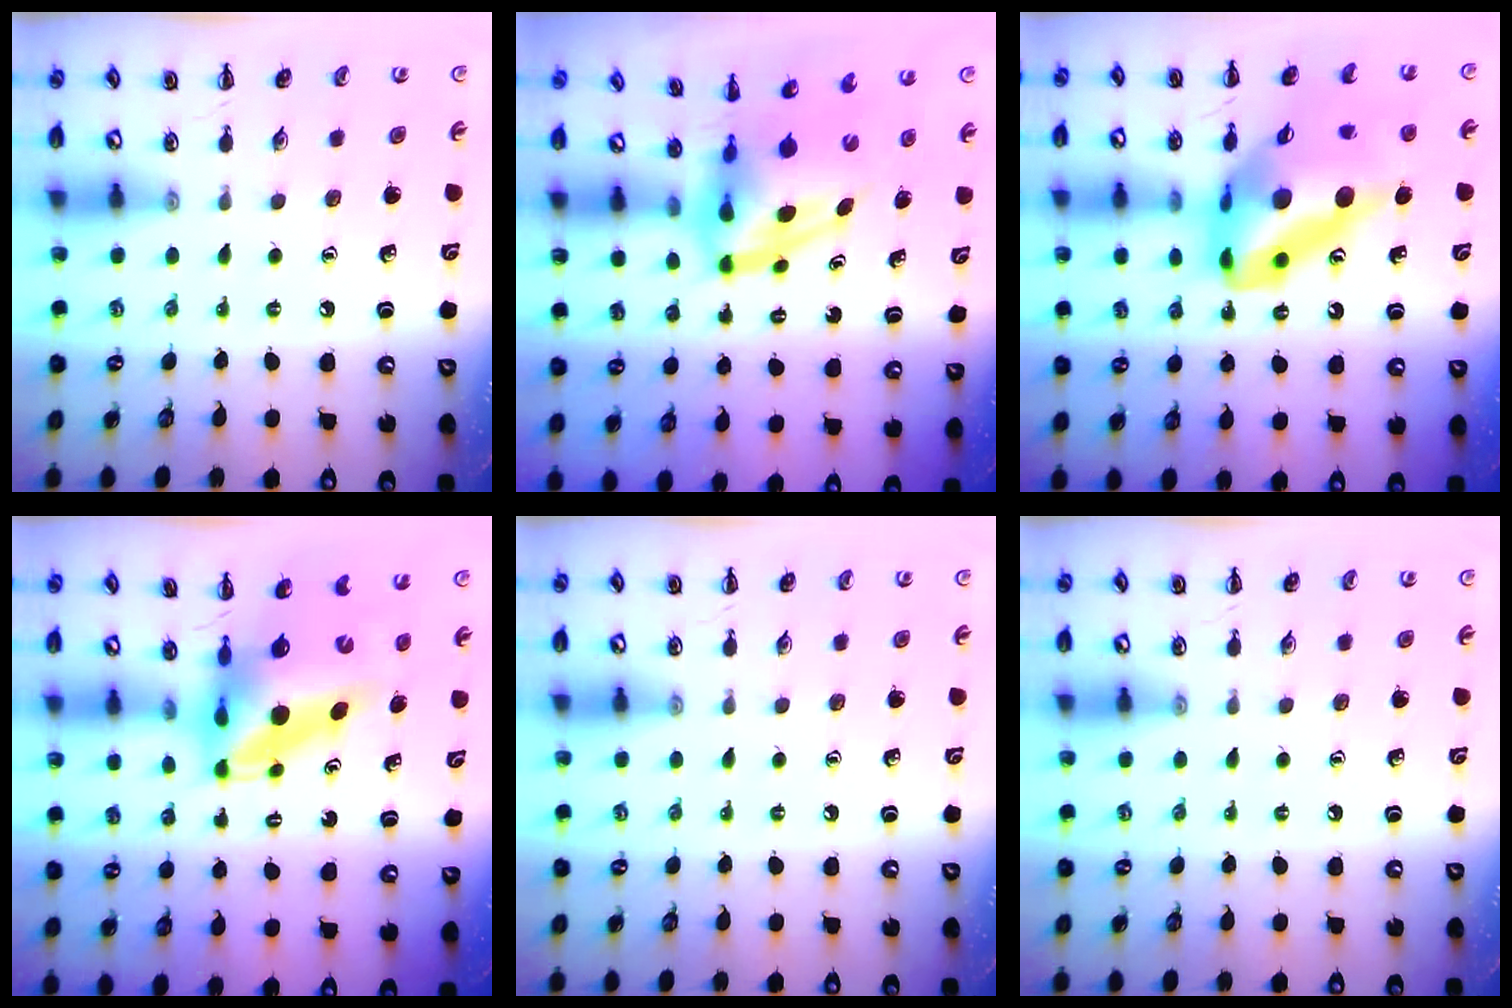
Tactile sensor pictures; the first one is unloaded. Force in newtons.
{"total": 5.6, "press": 5.3, "slide": 1.5}
{"total": 18.9, "press": 18.0, "slide": 5.8}
{"total": 7.8, "press": 7.5, "slide": 2.1}
{"total": 0.0}
{"total": 0.0}